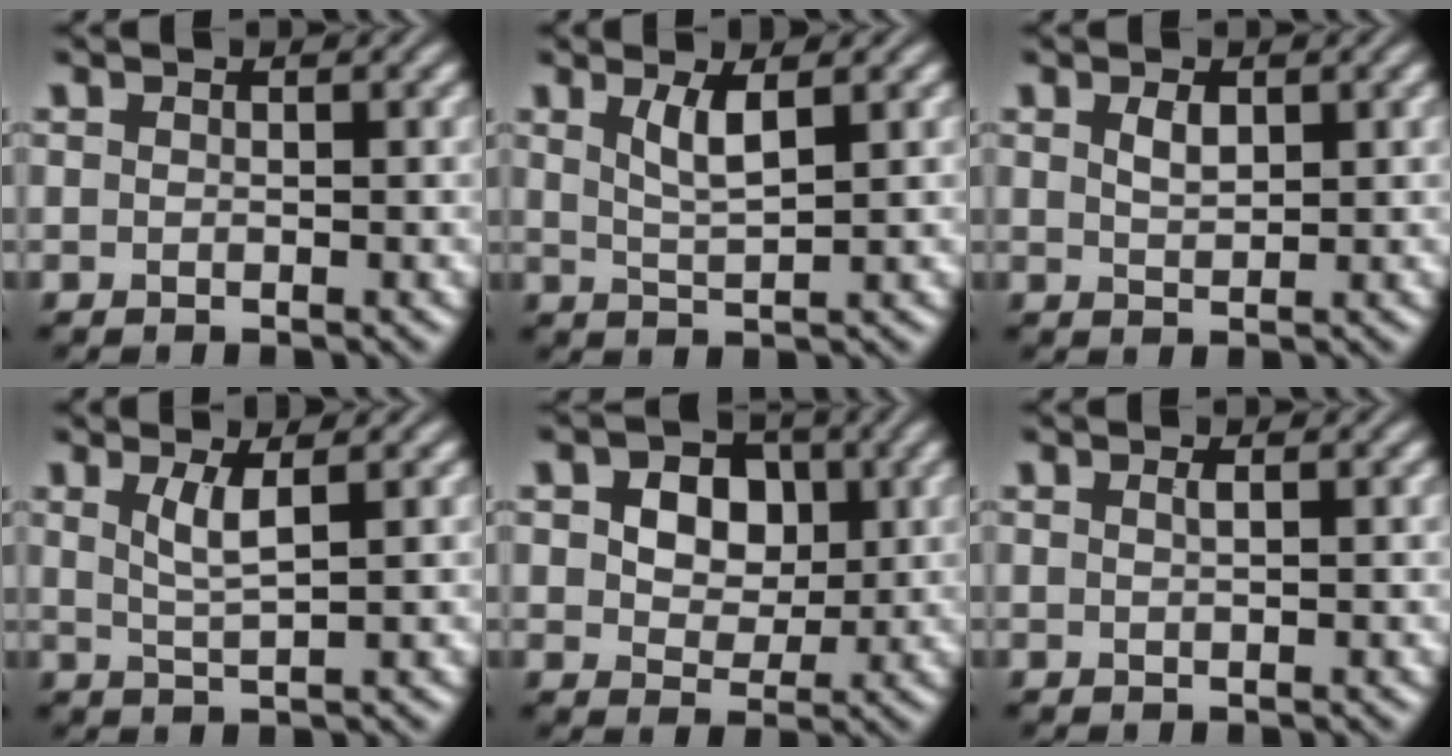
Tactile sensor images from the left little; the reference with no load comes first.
{"total": 2.6, "force": [1.2, 0.6, 2.2], "torque": [-0.044, -0.004, 0.025]}
{"total": 1.5, "force": [0.8, 0.7, 1.1], "torque": [-0.023, 0.000, 0.018]}
{"total": 2.5, "force": [1.0, 0.5, 2.2], "torque": [-0.043, -0.004, 0.020]}
{"total": 6.9, "force": [2.0, 5.0, 4.3], "torque": [-0.071, 0.017, 0.016]}
{"total": 0.7, "force": [0.3, 0.2, 0.6], "torque": [-0.008, 0.003, 0.004]}